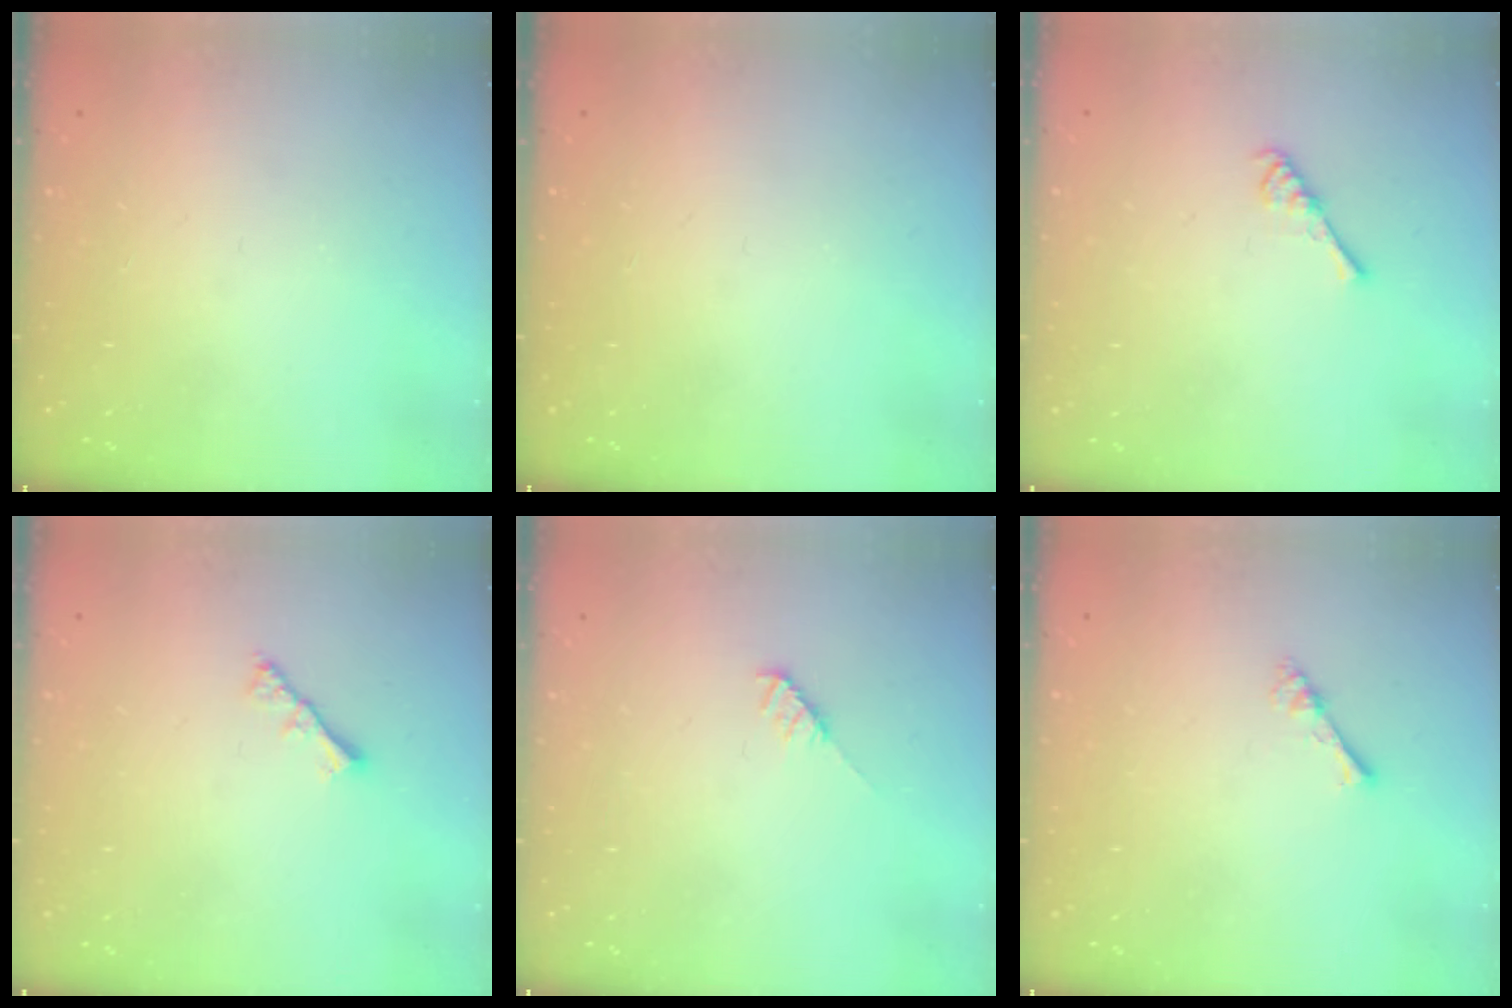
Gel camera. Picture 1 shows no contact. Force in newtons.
{"total": 0.0}
{"total": 2.6, "press": 2.6, "slide": 0.5}
{"total": 2.5, "press": 2.4, "slide": 0.5}
{"total": 4.1, "press": 4.1, "slide": 0.3}
{"total": 1.0, "press": 1.0, "slide": 0.3}